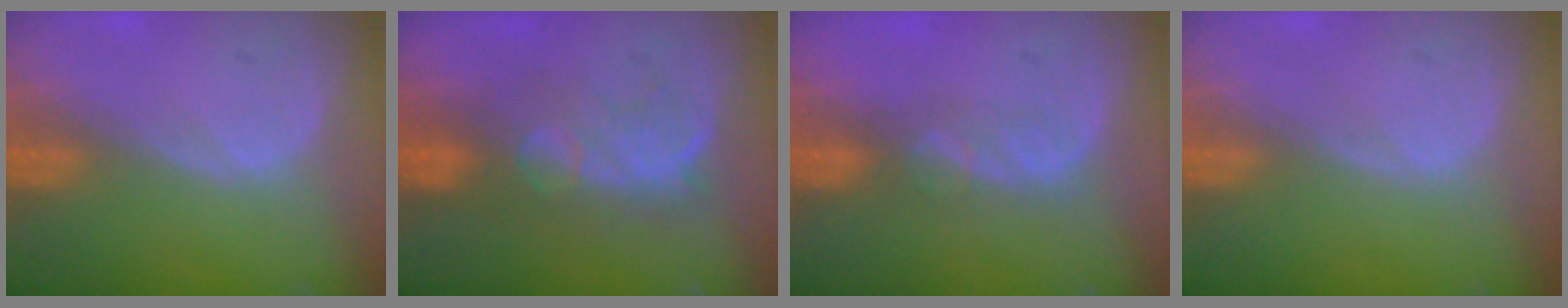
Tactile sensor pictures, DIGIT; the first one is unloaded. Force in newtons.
{"total": 8.1, "press": 7.7, "slide": 2.3}
{"total": 3.5, "press": 3.1, "slide": 1.6}
{"total": 0.0}